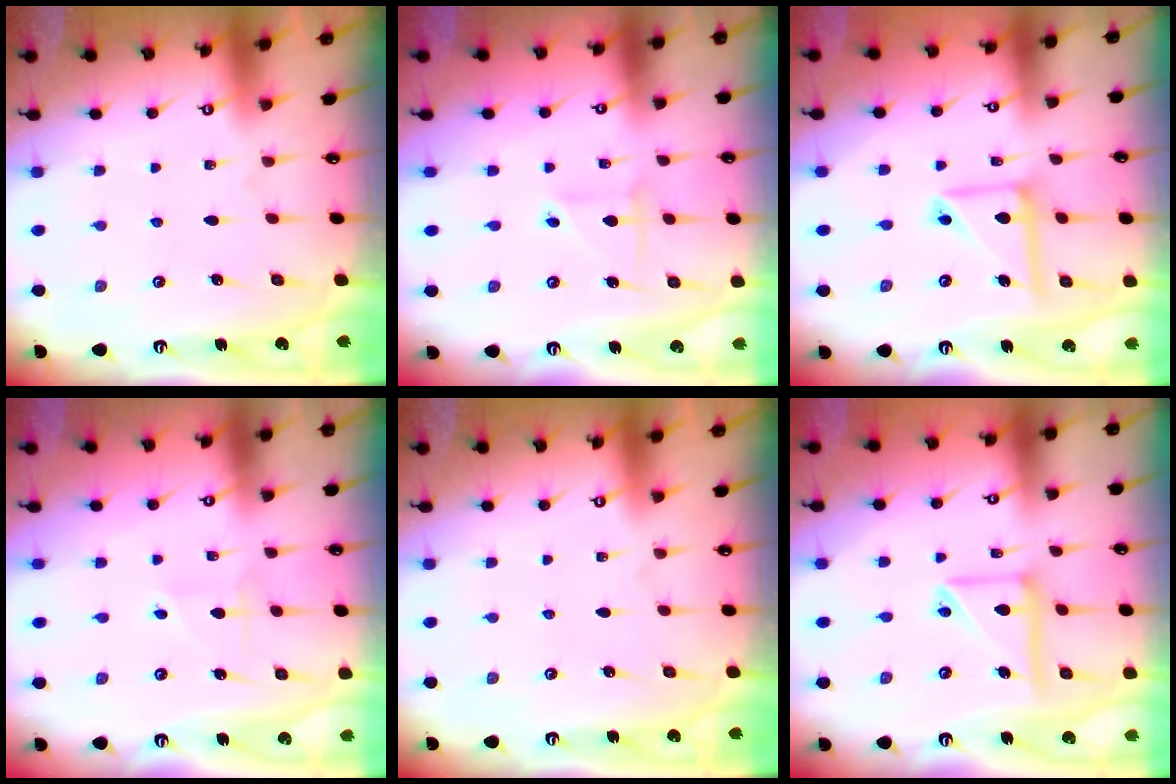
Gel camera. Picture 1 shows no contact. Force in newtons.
{"total": 3.7, "press": 3.7, "slide": 0.2}
{"total": 11.2, "press": 11.1, "slide": 1.1}
{"total": 3.8, "press": 3.8, "slide": 0.6}
{"total": 0.0}
{"total": 12.4, "press": 12.3, "slide": 1.3}